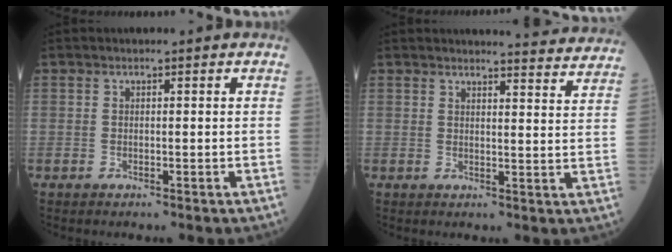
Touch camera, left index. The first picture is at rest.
{"total": 10.8, "force": [10.7, 0.2, 1.3], "torque": [-0.001, -0.054, 0.100]}